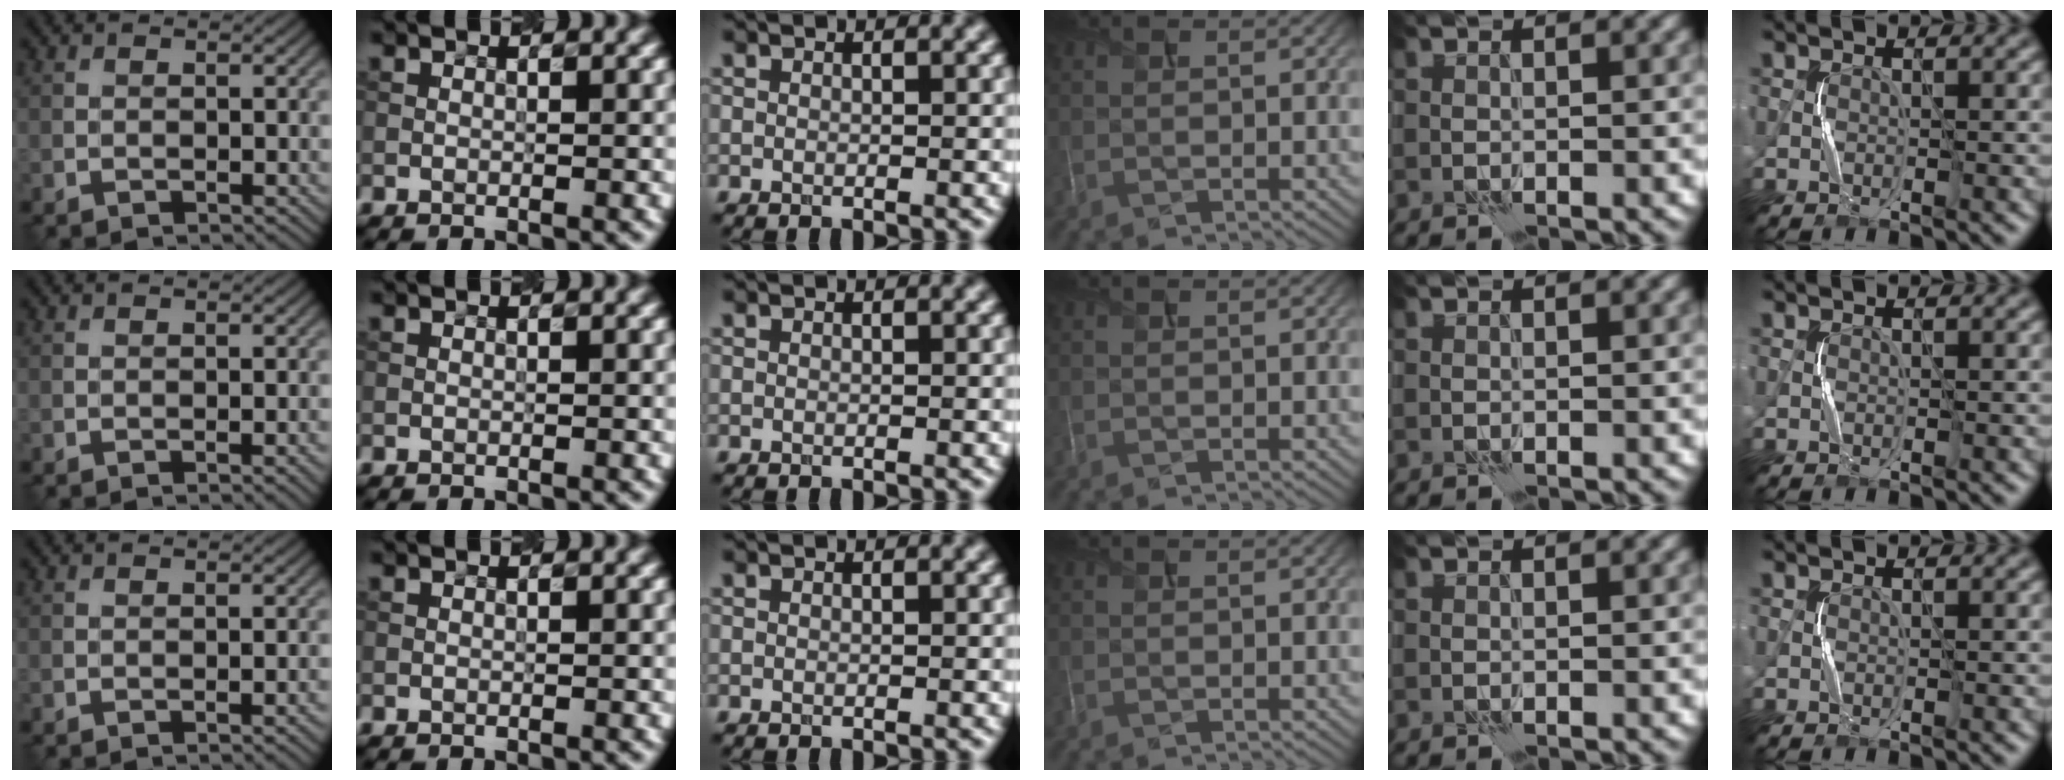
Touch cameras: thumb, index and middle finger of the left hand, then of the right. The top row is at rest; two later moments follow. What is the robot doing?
{"motion": "squeeze", "object": "paper clamp"}